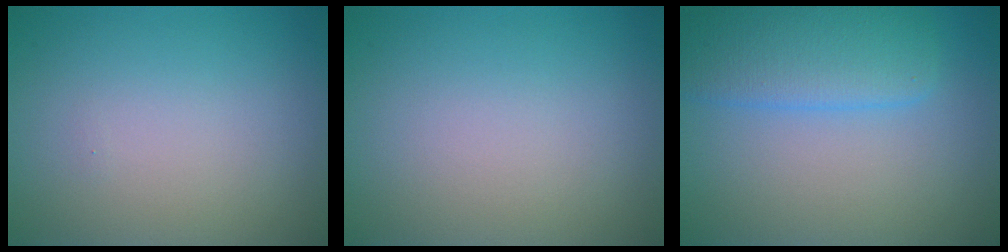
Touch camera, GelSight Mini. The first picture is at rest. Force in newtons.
{"total": 0.0}
{"total": 4.9, "press": 4.9, "slide": 0.1}